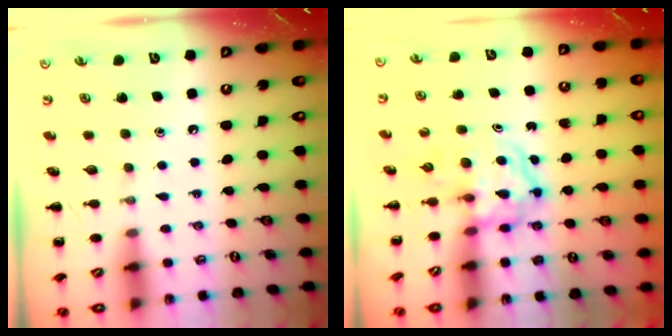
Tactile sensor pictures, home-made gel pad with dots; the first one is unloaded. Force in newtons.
{"total": 3.9, "press": 3.9, "slide": 0.4}